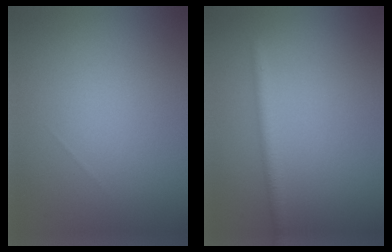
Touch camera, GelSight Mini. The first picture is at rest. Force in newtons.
{"total": 1.9, "press": 1.9, "slide": 0.2}